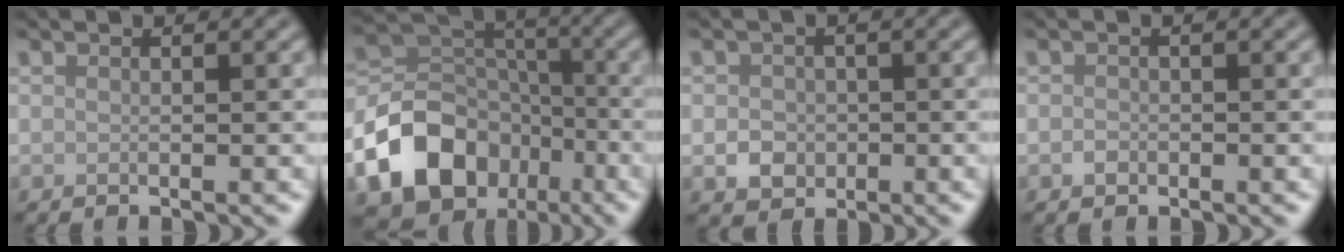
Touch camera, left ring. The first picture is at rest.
{"total": 12.9, "force": [-6.6, 9.4, 5.8], "torque": [-0.127, 0.000, -0.115]}
{"total": 2.2, "force": [-0.4, 2.0, 0.8], "torque": [-0.009, -0.004, -0.009]}
{"total": 0.8, "force": [-0.4, 0.6, 0.3], "torque": [-0.005, -0.001, -0.008]}